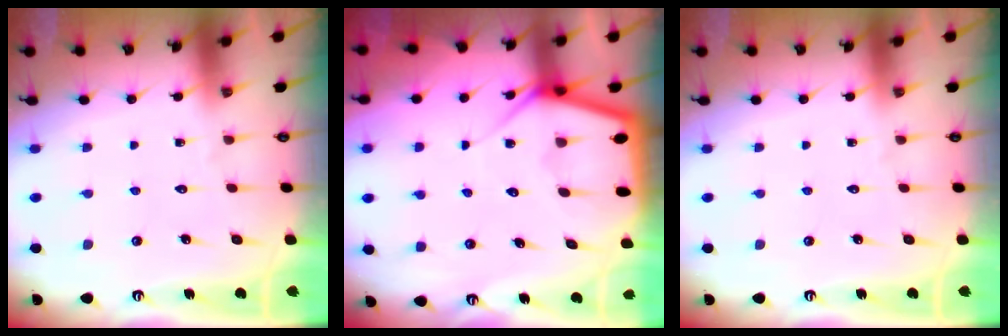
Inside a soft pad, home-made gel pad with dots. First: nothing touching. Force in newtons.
{"total": 6.3, "press": 6.3, "slide": 0.5}
{"total": 0.0}